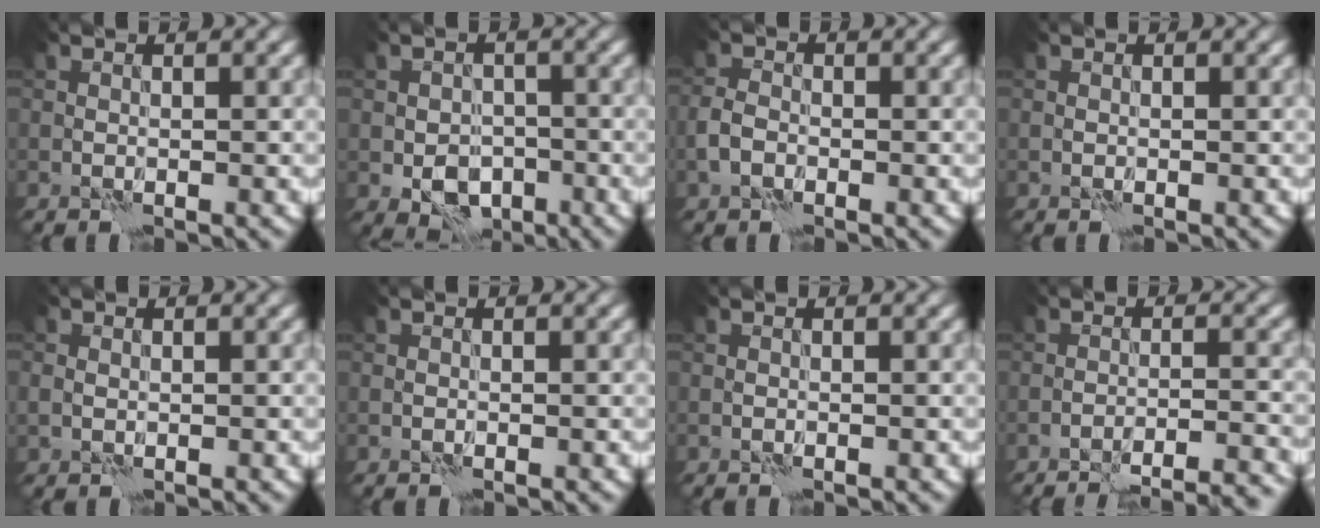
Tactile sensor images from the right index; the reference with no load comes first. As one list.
[{"total": 4.1, "force": [-1.5, 3.0, 2.4], "torque": [-0.036, -0.006, -0.026]}, {"total": 1.9, "force": [-0.9, 1.2, 1.1], "torque": [-0.023, 0.005, -0.026]}, {"total": 0.0}, {"total": 0.7, "force": [0.0, 0.6, 0.4], "torque": [-0.008, -0.001, -0.002]}, {"total": 0.0}, {"total": 0.0}, {"total": 11.1, "force": [-10.3, 2.3, 3.4], "torque": [-0.020, 0.019, -0.111]}]